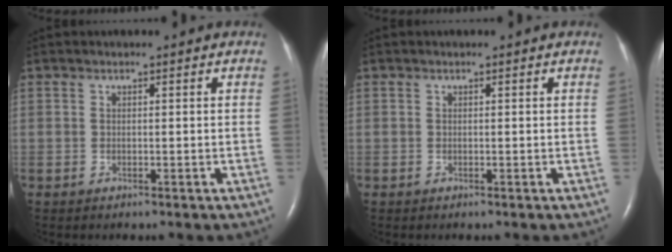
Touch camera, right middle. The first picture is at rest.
{"total": 0.0}